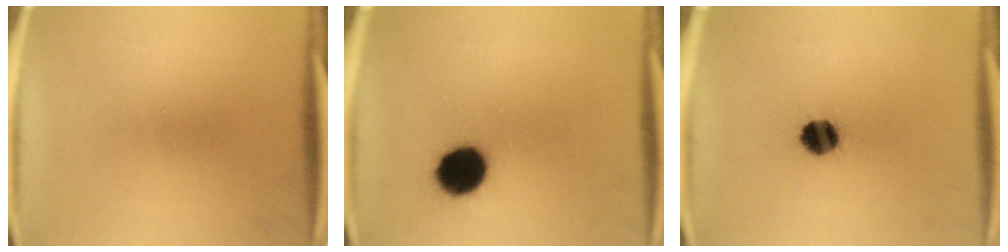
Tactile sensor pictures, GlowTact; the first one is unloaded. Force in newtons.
{"total": 11.4}
{"total": 7.0}